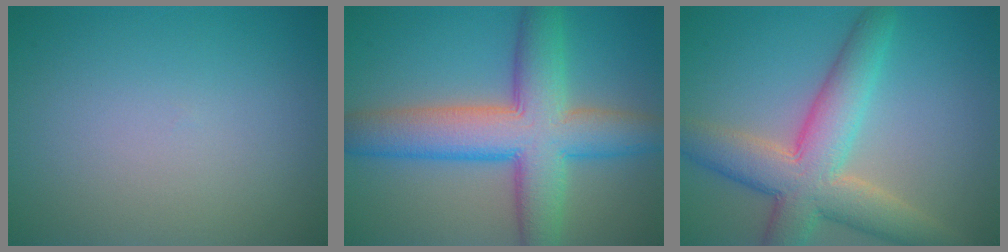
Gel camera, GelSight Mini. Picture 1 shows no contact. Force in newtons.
{"total": 9.7, "press": 9.7, "slide": 0.2}
{"total": 7.8, "press": 7.8, "slide": 0.6}